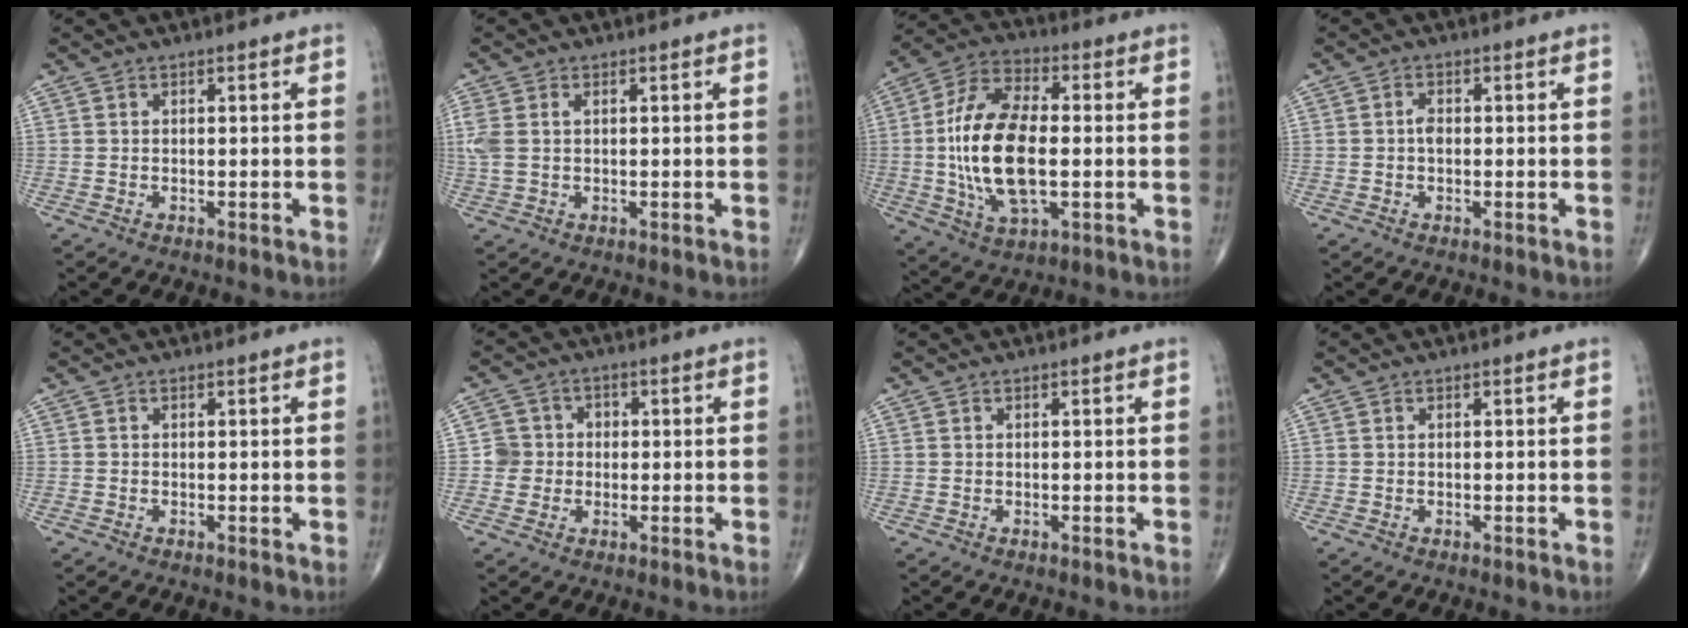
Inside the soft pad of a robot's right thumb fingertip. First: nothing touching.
{"total": 4.8, "force": [0.8, 3.1, 3.6], "torque": [-0.117, 0.014, 0.020]}
{"total": 18.1, "force": [-0.9, 8.9, 15.7], "torque": [-0.310, 0.011, -0.015]}
{"total": 1.6, "force": [-0.1, 1.0, 1.2], "torque": [-0.016, 0.003, -0.005]}
{"total": 0.0}
{"total": 4.5, "force": [-0.4, 4.5, 0.5], "torque": [0.026, 0.012, -0.015]}
{"total": 0.0}
{"total": 0.0}